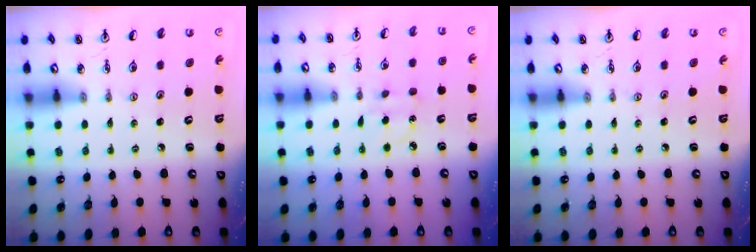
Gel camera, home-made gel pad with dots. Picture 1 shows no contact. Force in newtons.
{"total": 5.4, "press": 5.4, "slide": 0.6}
{"total": 0.0}